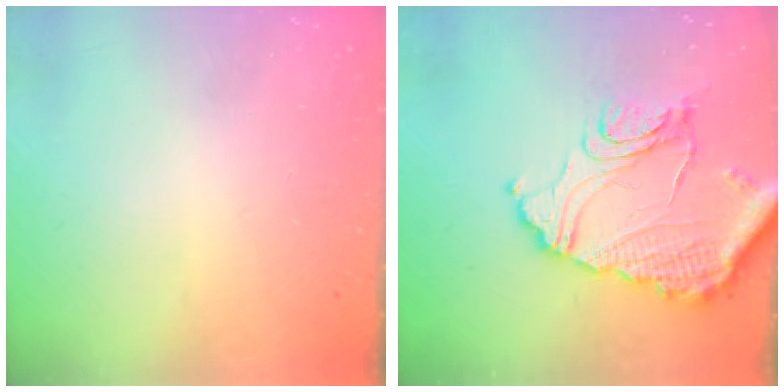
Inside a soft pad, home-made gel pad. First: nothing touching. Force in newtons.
{"total": 16.7, "press": 16.6, "slide": 1.5}